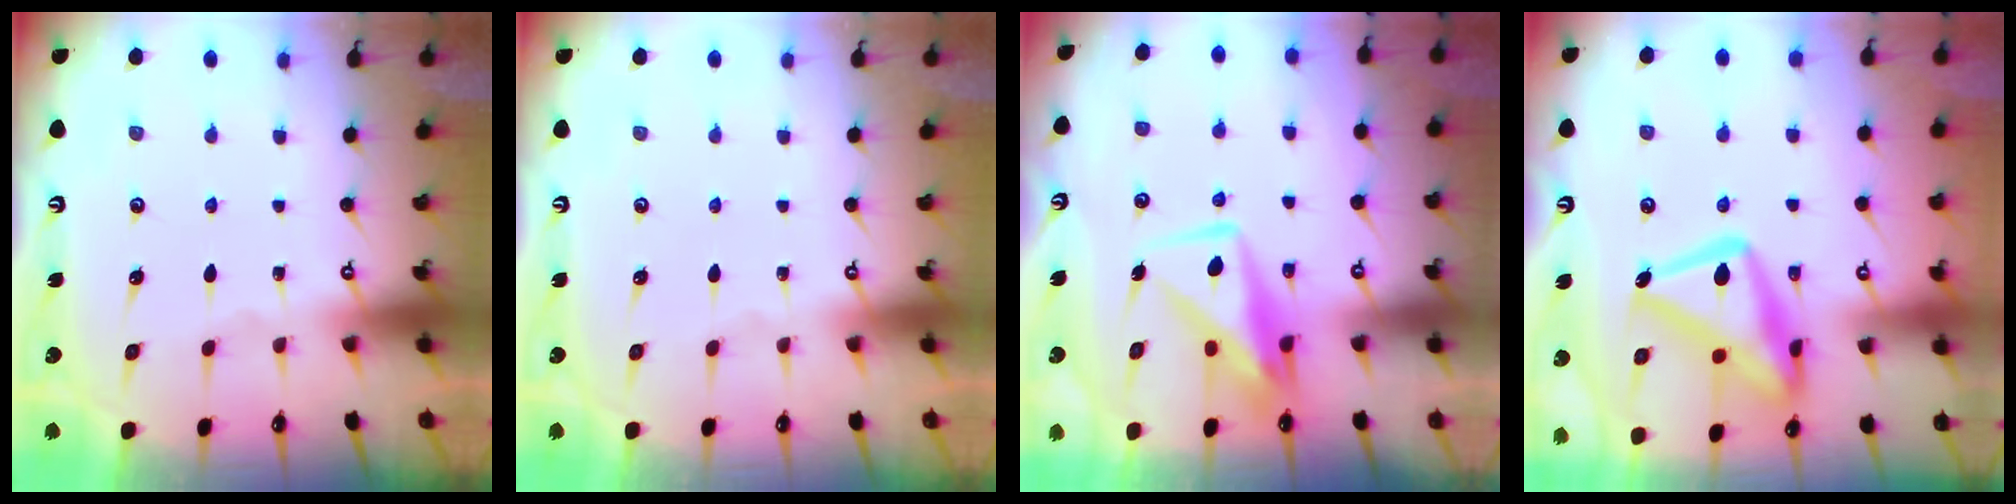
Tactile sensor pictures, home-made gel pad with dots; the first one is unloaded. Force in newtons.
{"total": 0.0}
{"total": 8.5, "press": 8.5, "slide": 0.8}
{"total": 20.9, "press": 20.8, "slide": 1.7}